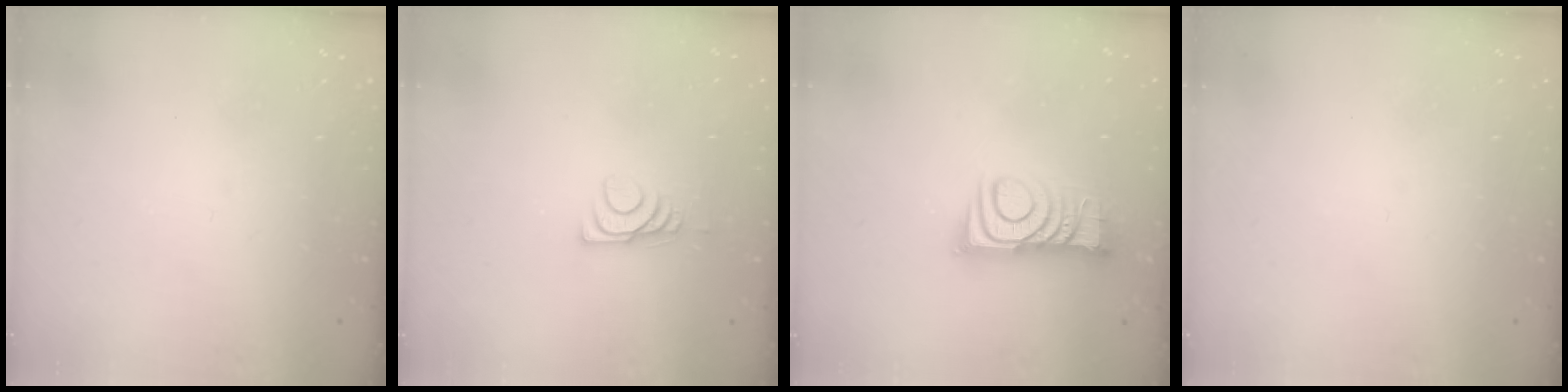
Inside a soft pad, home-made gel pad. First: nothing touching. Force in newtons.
{"total": 6.6, "press": 6.6, "slide": 0.9}
{"total": 10.5, "press": 10.5, "slide": 0.3}
{"total": 0.0}